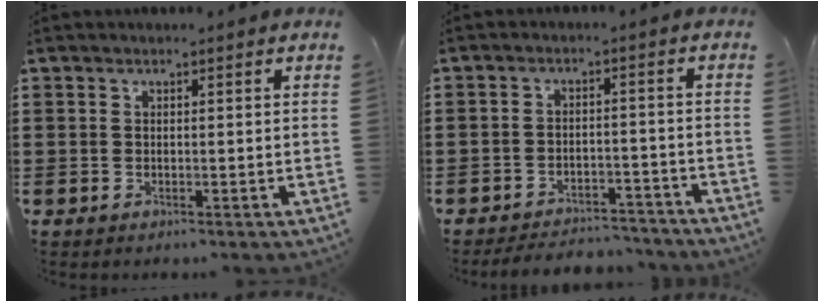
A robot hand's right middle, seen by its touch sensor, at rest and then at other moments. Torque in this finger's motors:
{"motor_torque": [0.37, -0.13, -0.26, -0.05]}